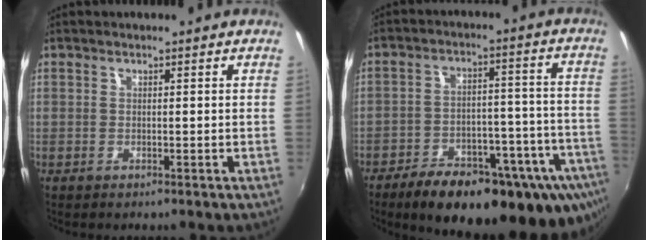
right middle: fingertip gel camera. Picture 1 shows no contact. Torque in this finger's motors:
{"motor_torque": [1.65, -0.48, 0.73, 0.21]}